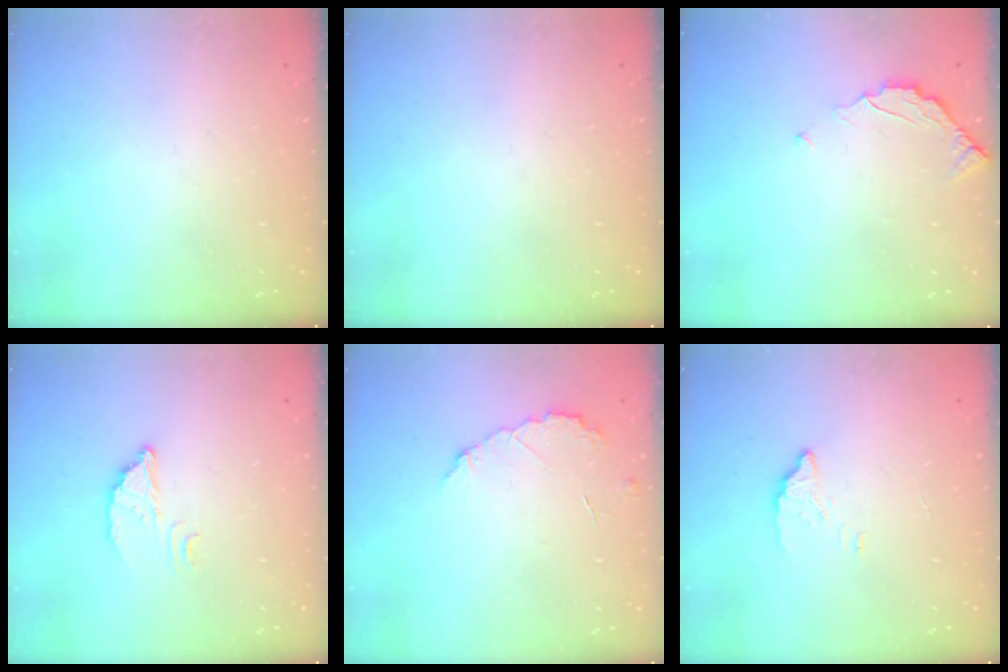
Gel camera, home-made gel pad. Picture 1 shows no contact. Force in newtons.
{"total": 0.0}
{"total": 4.2, "press": 4.2, "slide": 0.4}
{"total": 3.2, "press": 3.2, "slide": 0.2}
{"total": 5.4, "press": 5.4, "slide": 0.5}
{"total": 1.8, "press": 1.7, "slide": 0.1}